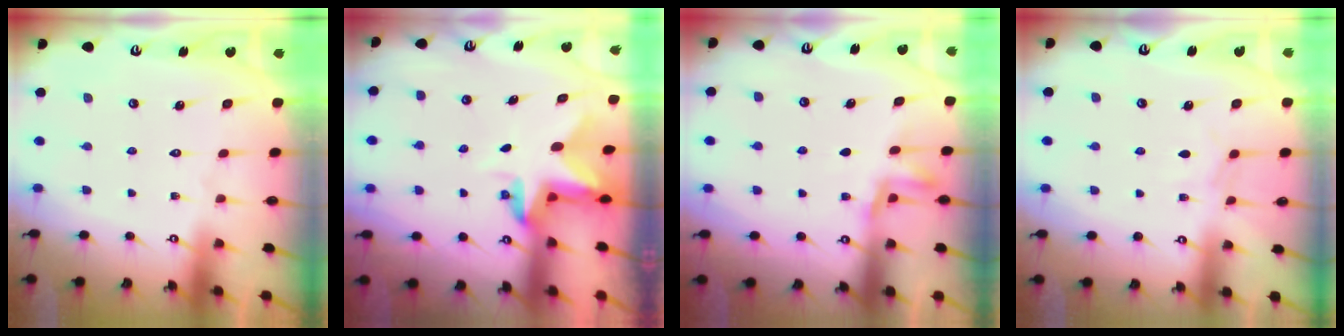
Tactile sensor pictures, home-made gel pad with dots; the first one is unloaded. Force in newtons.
{"total": 3.0, "press": 3.0, "slide": 0.4}
{"total": 3.5, "press": 3.5, "slide": 0.8}
{"total": 3.0, "press": 2.9, "slide": 0.4}